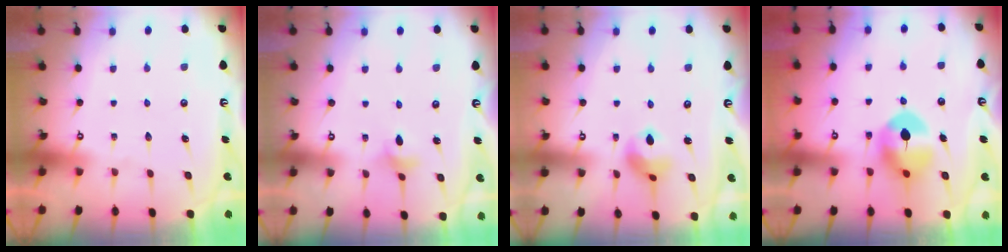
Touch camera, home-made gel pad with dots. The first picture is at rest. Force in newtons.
{"total": 3.0, "press": 3.0, "slide": 0.4}
{"total": 8.5, "press": 8.5, "slide": 0.4}
{"total": 8.3, "press": 8.3, "slide": 0.4}